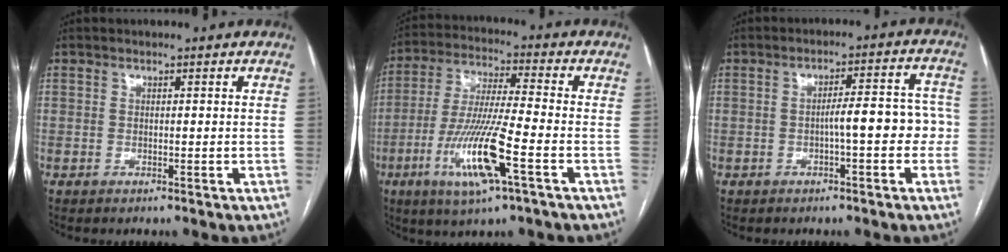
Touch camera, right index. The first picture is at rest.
{"total": 13.8, "force": [-5.3, 0.8, 12.7], "torque": [-0.260, -0.018, -0.097]}
{"total": 6.9, "force": [-1.4, 1.8, 6.5], "torque": [-0.082, 0.036, -0.018]}